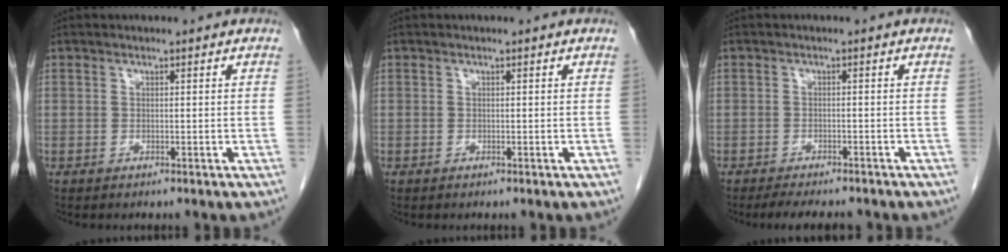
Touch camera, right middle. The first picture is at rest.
{"total": 0.0}
{"total": 6.6, "force": [-5.7, 1.7, 2.9], "torque": [-0.039, -0.006, -0.080]}